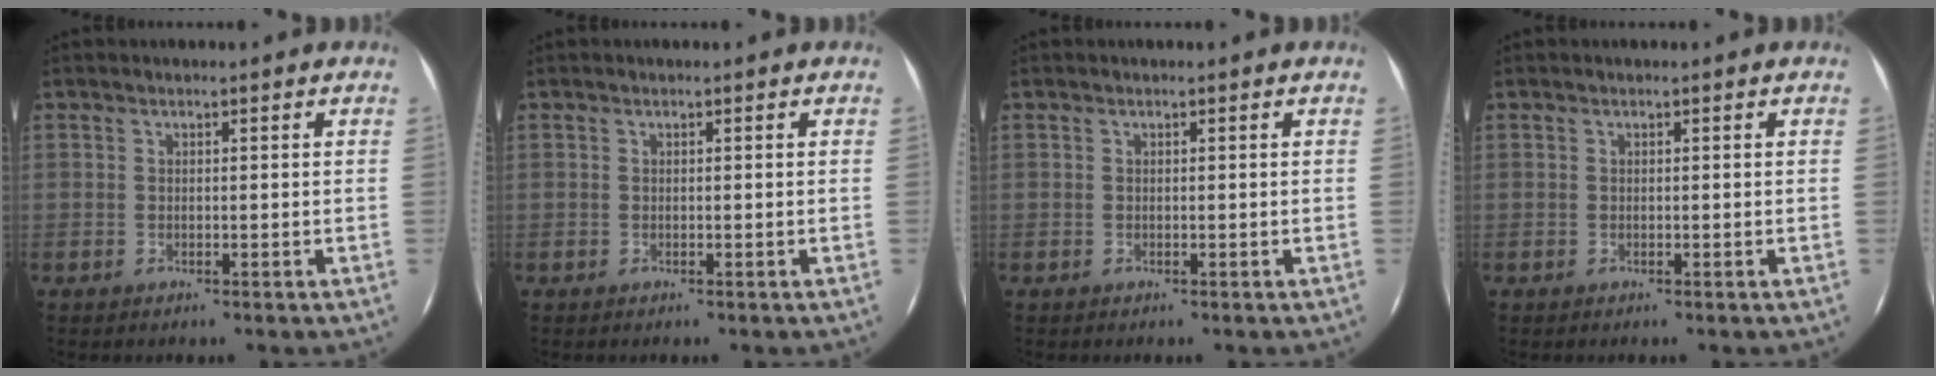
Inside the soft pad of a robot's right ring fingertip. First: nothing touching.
{"total": 0.0}
{"total": 0.0}
{"total": 0.0}